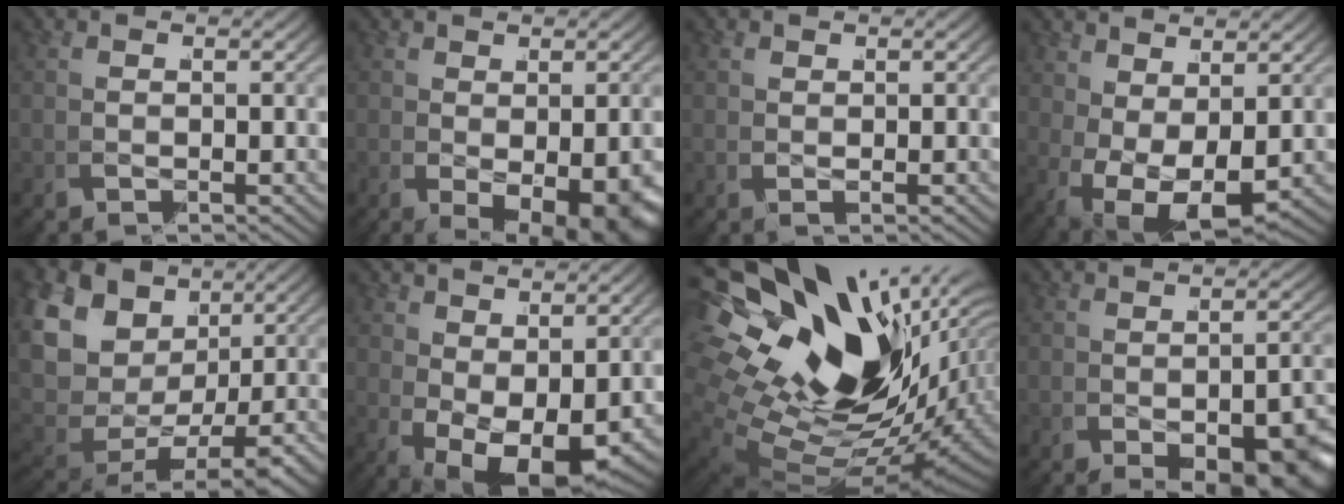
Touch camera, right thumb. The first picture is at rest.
{"total": 7.3, "force": [-2.4, 4.2, 5.5], "torque": [-0.082, -0.026, -0.025]}
{"total": 0.7, "force": [0.5, -0.1, -0.5], "torque": [0.014, 0.000, 0.012]}
{"total": 7.0, "force": [-1.2, 4.7, 5.0], "torque": [-0.105, -0.032, -0.005]}
{"total": 14.7, "force": [0.9, 11.3, 9.3], "torque": [-0.231, -0.034, 0.024]}
{"total": 9.1, "force": [-2.4, 5.5, 6.9], "torque": [-0.118, -0.033, -0.023]}
{"total": 22.6, "force": [1.2, 15.4, 16.6], "torque": [-0.312, -0.029, 0.028]}
{"total": 8.6, "force": [-4.2, 4.1, 6.3], "torque": [-0.096, -0.041, -0.047]}